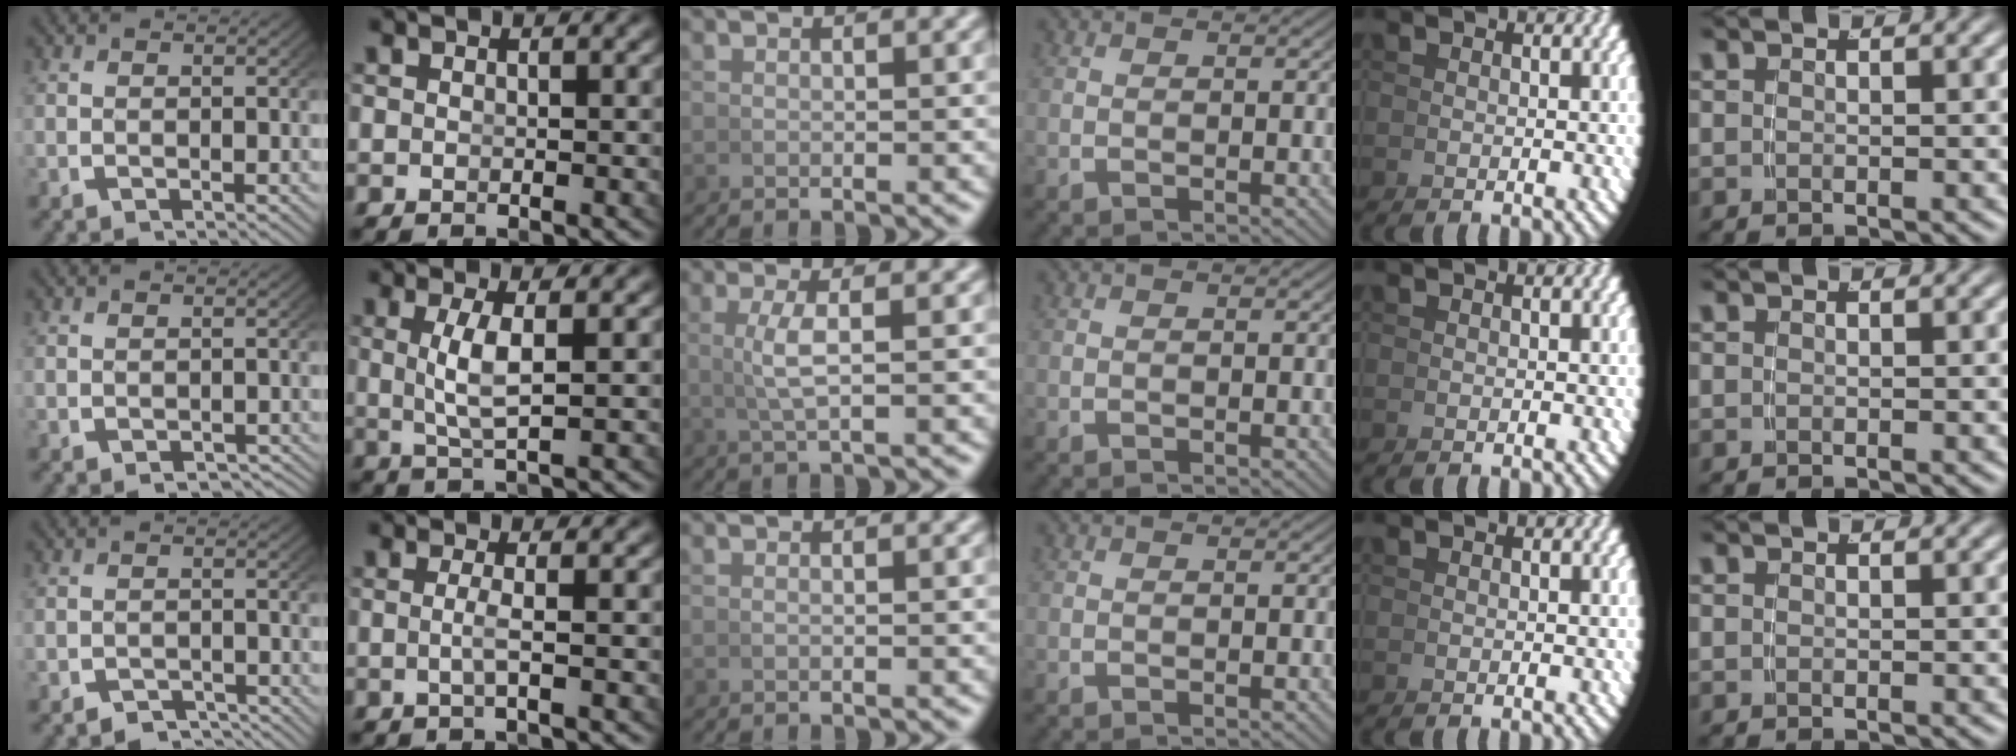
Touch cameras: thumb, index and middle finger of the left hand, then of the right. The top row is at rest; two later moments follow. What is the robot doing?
{"motion": "grasp_and_lifting", "object": "whiteboard"}